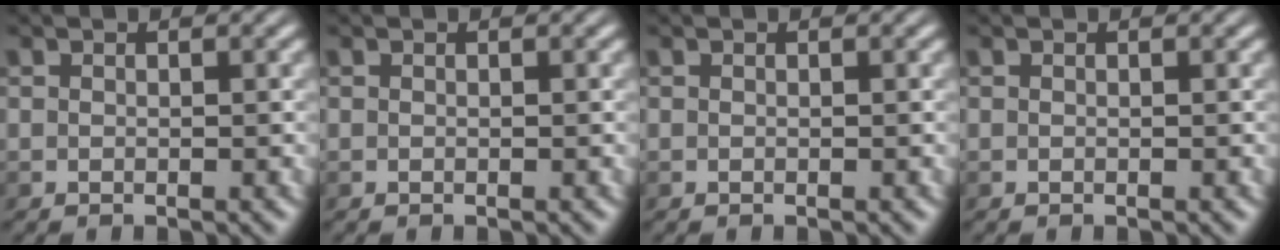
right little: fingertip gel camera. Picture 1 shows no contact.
{"total": 0.0}
{"total": 0.0}
{"total": 0.0}